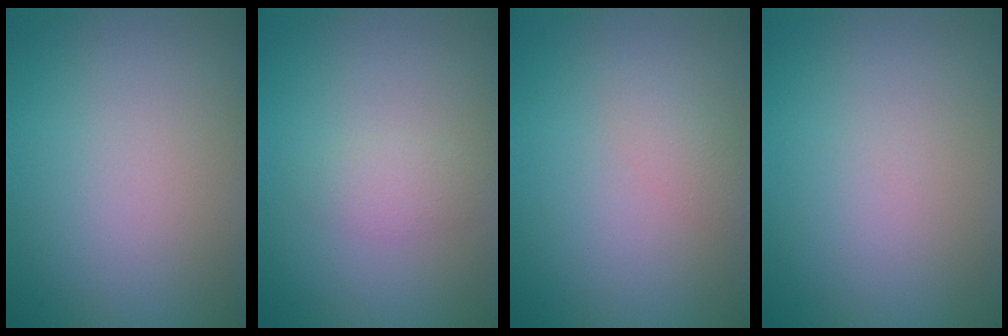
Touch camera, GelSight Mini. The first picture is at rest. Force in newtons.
{"total": 1.5, "press": 1.5, "slide": 0.0}
{"total": 1.1, "press": 1.1, "slide": 0.1}
{"total": 0.5, "press": 0.5, "slide": 0.1}